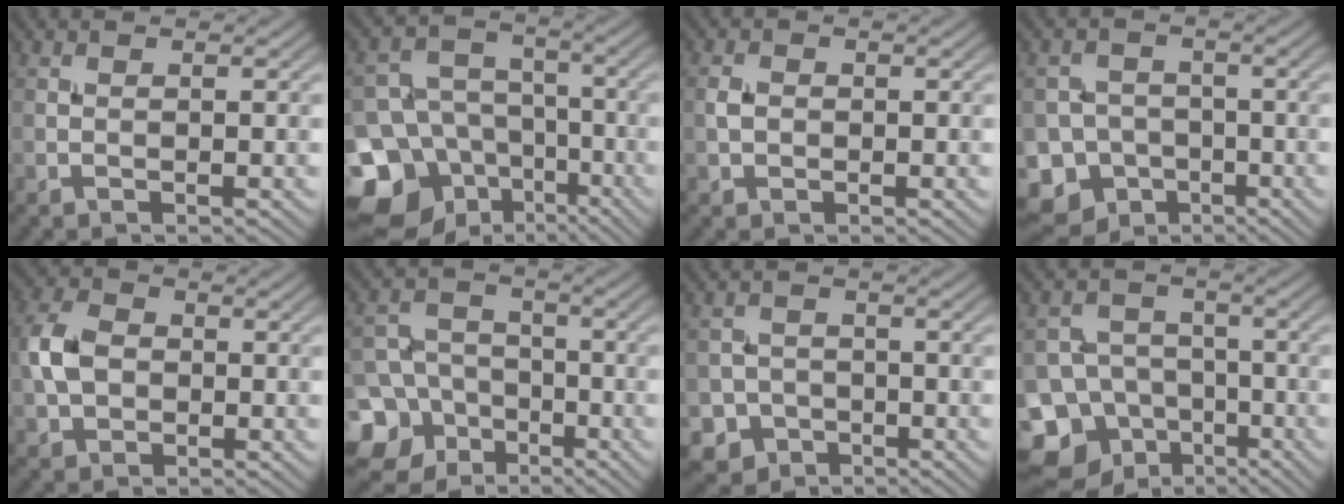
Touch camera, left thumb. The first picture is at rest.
{"total": 16.5, "force": [-8.8, 12.9, 5.5], "torque": [-0.166, -0.045, -0.143]}
{"total": 1.8, "force": [-0.1, 1.5, 1.0], "torque": [-0.024, -0.001, -0.007]}
{"total": 11.1, "force": [-6.3, 8.9, 2.5], "torque": [-0.071, -0.032, -0.120]}
{"total": 5.2, "force": [-0.3, 3.9, 3.3], "torque": [-0.081, 0.006, -0.013]}
{"total": 12.5, "force": [-5.8, 10.4, 3.8], "torque": [-0.121, -0.037, -0.119]}
{"total": 4.5, "force": [-2.4, 3.8, 0.7], "torque": [-0.010, 0.000, -0.053]}
{"total": 14.5, "force": [-8.9, 11.0, 3.3], "torque": [-0.104, -0.044, -0.148]}